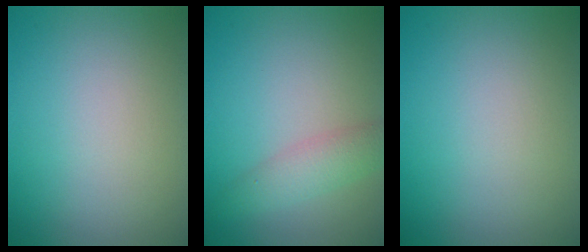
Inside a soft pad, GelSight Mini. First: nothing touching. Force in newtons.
{"total": 2.6, "press": 2.6, "slide": 0.0}
{"total": 0.0}